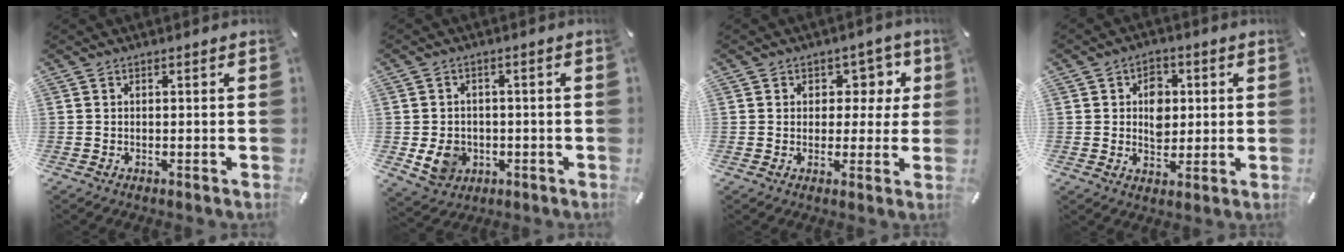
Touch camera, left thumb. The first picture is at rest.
{"total": 7.2, "force": [-1.3, 6.5, 2.9], "torque": [-0.064, 0.007, -0.023]}
{"total": 7.0, "force": [2.0, 6.2, 2.7], "torque": [-0.024, -0.011, 0.031]}
{"total": 7.0, "force": [1.0, 5.8, 3.8], "torque": [-0.042, -0.001, 0.011]}